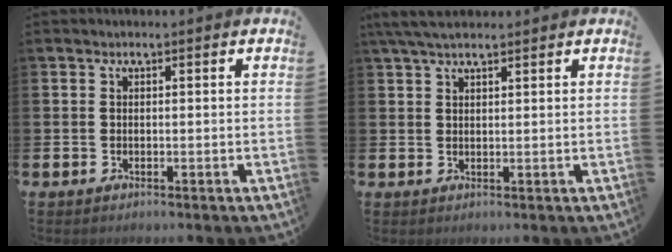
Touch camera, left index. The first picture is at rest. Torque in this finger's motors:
{"motor_torque": [0.92, -1.21, 0.15, 0.04]}